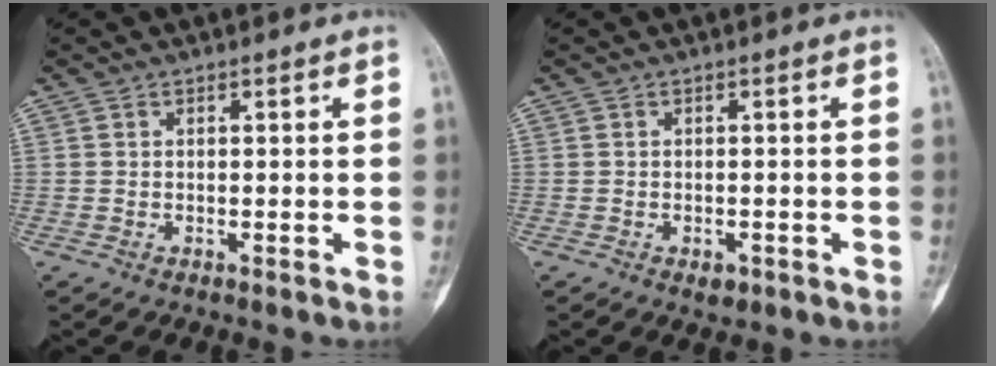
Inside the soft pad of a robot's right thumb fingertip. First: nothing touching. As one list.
[{"total": 1.8, "force": [-0.9, 1.1, 1.1], "torque": [-0.010, 0.002, -0.007]}]